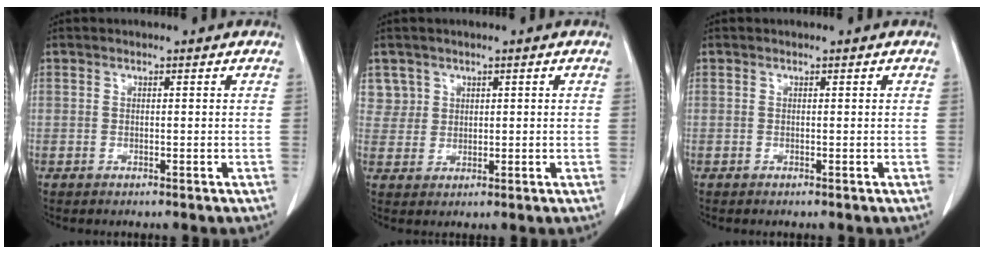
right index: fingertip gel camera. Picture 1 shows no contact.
{"total": 3.4, "force": [1.8, 2.8, -0.4], "torque": [0.023, 0.003, 0.031]}
{"total": 0.0}